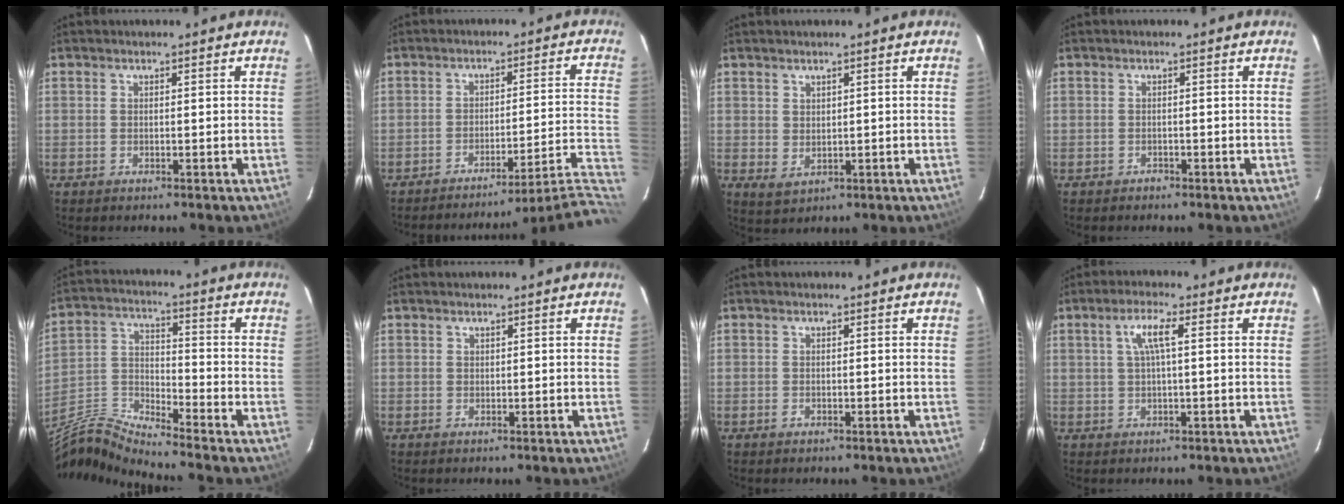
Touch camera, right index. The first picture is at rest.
{"total": 13.8, "force": [-12.0, -5.6, 4.1], "torque": [-0.033, -0.013, -0.180]}
{"total": 2.5, "force": [1.0, 1.9, 1.3], "torque": [-0.022, 0.000, 0.026]}
{"total": 0.8, "force": [-0.7, 0.4, -0.1], "torque": [0.000, 0.006, -0.010]}
{"total": 7.5, "force": [-6.8, 0.1, 3.3], "torque": [-0.081, 0.002, -0.146]}
{"total": 0.0}
{"total": 0.7, "force": [-0.3, 0.5, 0.2], "torque": [-0.002, 0.002, -0.006]}
{"total": 4.4, "force": [1.1, 0.5, 4.2], "torque": [-0.082, 0.008, 0.020]}